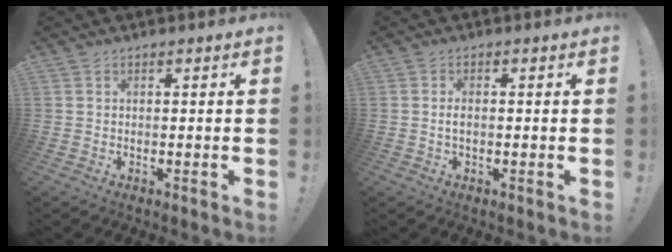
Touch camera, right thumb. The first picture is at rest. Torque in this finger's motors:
{"motor_torque": [-0.06, -0.01, 0.09, -0.02, 0.03]}